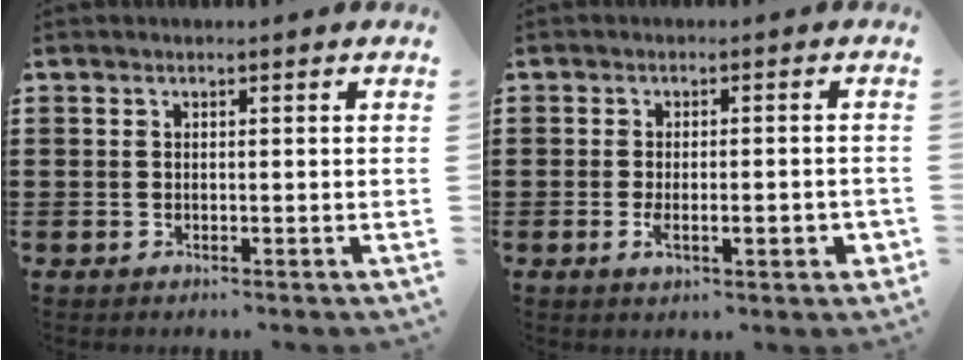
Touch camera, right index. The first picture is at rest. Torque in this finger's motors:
{"motor_torque": [1.01, -0.40, 0.11, 0.06]}